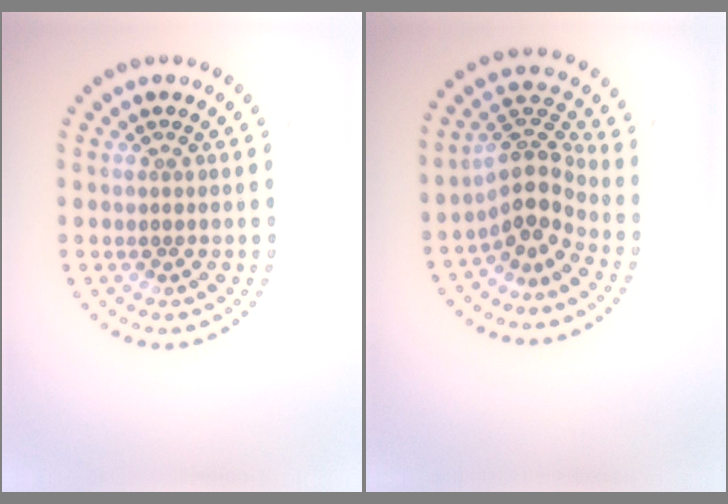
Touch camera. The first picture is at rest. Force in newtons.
{"total": 4.0, "press": 2.9, "slide": 2.8}